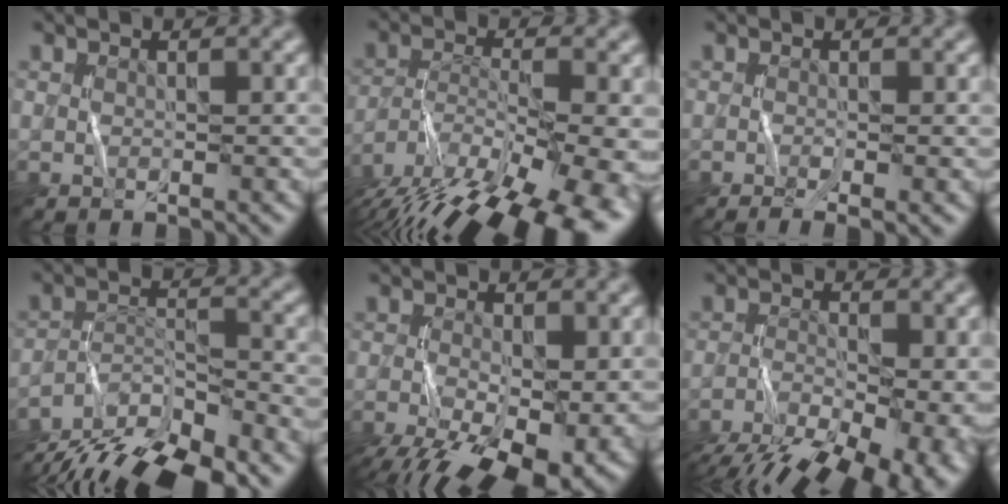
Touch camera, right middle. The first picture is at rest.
{"total": 17.1, "force": [-12.5, 5.9, 10.0], "torque": [-0.179, -0.039, -0.180]}
{"total": 1.5, "force": [-0.7, 0.1, 1.3], "torque": [-0.023, -0.004, -0.012]}
{"total": 10.9, "force": [-9.3, 2.9, 4.9], "torque": [-0.080, -0.011, -0.158]}
{"total": 13.2, "force": [-6.1, 5.9, 10.1], "torque": [-0.175, -0.032, -0.088]}
{"total": 12.8, "force": [-8.0, 5.4, 8.5], "torque": [-0.128, -0.044, -0.114]}